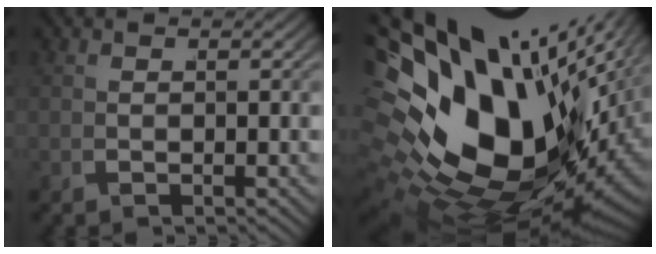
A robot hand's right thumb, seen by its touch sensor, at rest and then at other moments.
{"total": 24.4, "force": [1.4, 16.0, 18.4], "torque": [-0.323, -0.024, 0.032]}